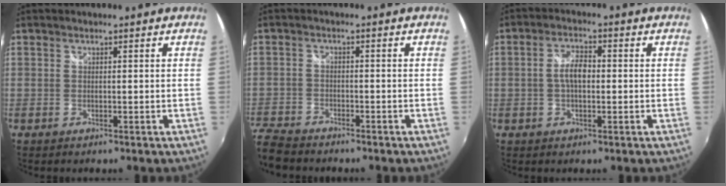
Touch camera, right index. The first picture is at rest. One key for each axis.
{"total": 8.8, "fx": -7.6, "fy": 3.5, "fz": 2.6, "tx": -0.097, "ty": -0.017, "tz": -0.148}
{"total": 5.5, "fx": -0.2, "fy": 2.8, "fz": 4.7, "tx": -0.090, "ty": 0.012, "tz": -0.003}